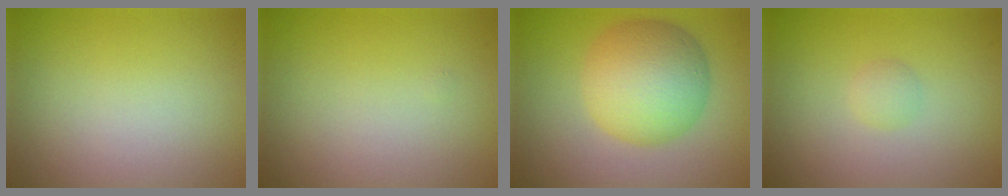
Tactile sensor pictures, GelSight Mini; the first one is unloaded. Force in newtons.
{"total": 0.0}
{"total": 7.9, "press": 7.9, "slide": 0.1}
{"total": 1.0, "press": 1.0, "slide": 0.0}